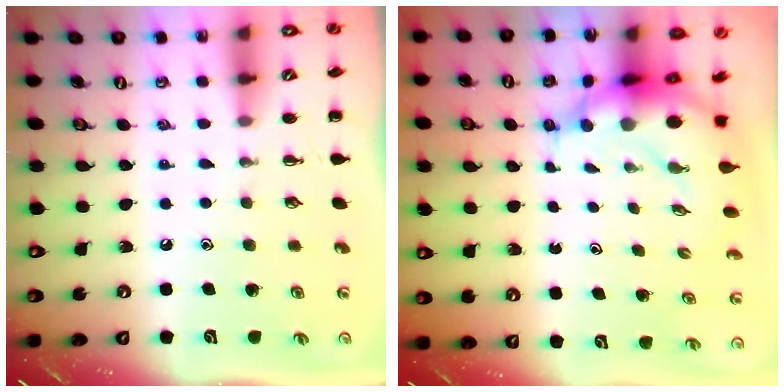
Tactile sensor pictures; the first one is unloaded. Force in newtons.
{"total": 7.9, "press": 7.6, "slide": 2.0}